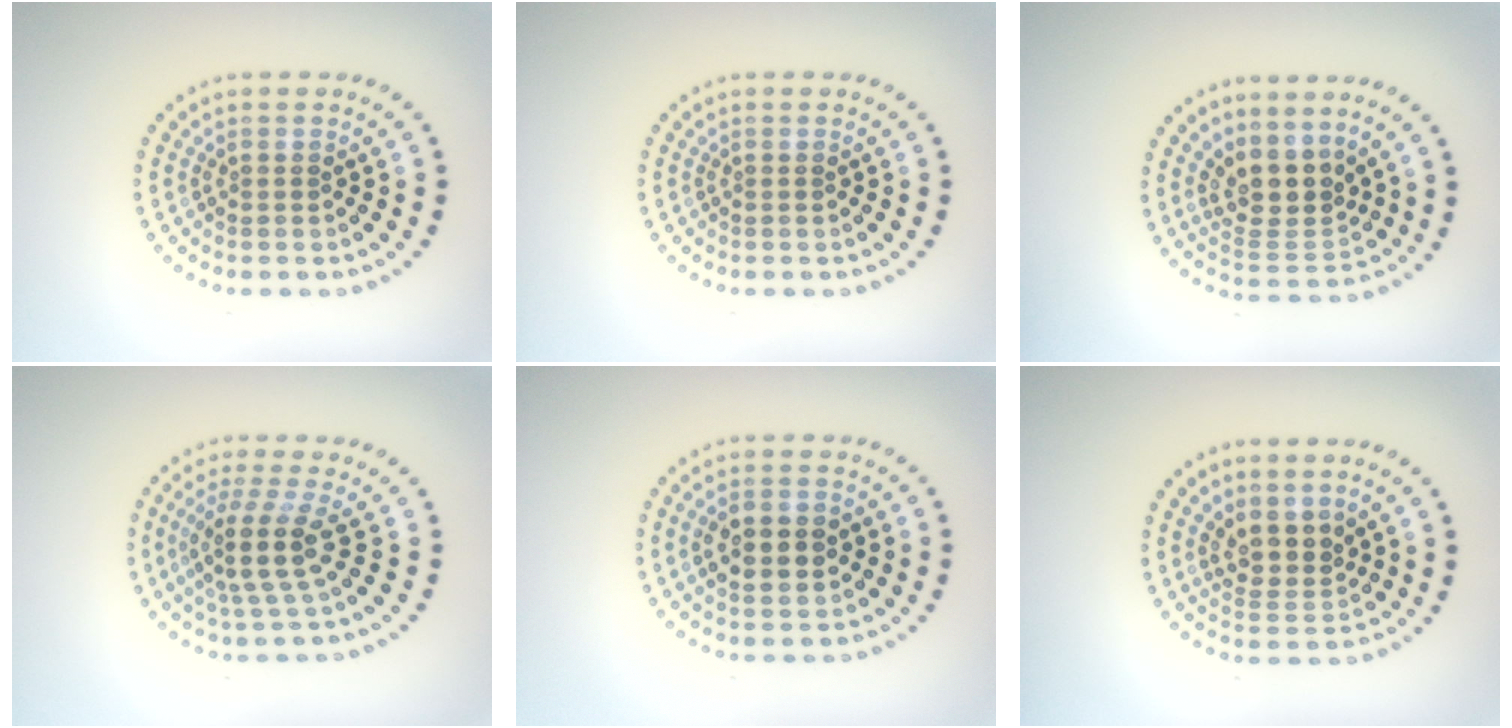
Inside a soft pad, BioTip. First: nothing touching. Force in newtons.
{"total": 0.0}
{"total": 3.8, "press": 3.0, "slide": 2.3}
{"total": 3.8, "press": 2.8, "slide": 2.6}
{"total": 4.5, "press": 4.5, "slide": 0.5}
{"total": 3.0, "press": 2.4, "slide": 1.8}